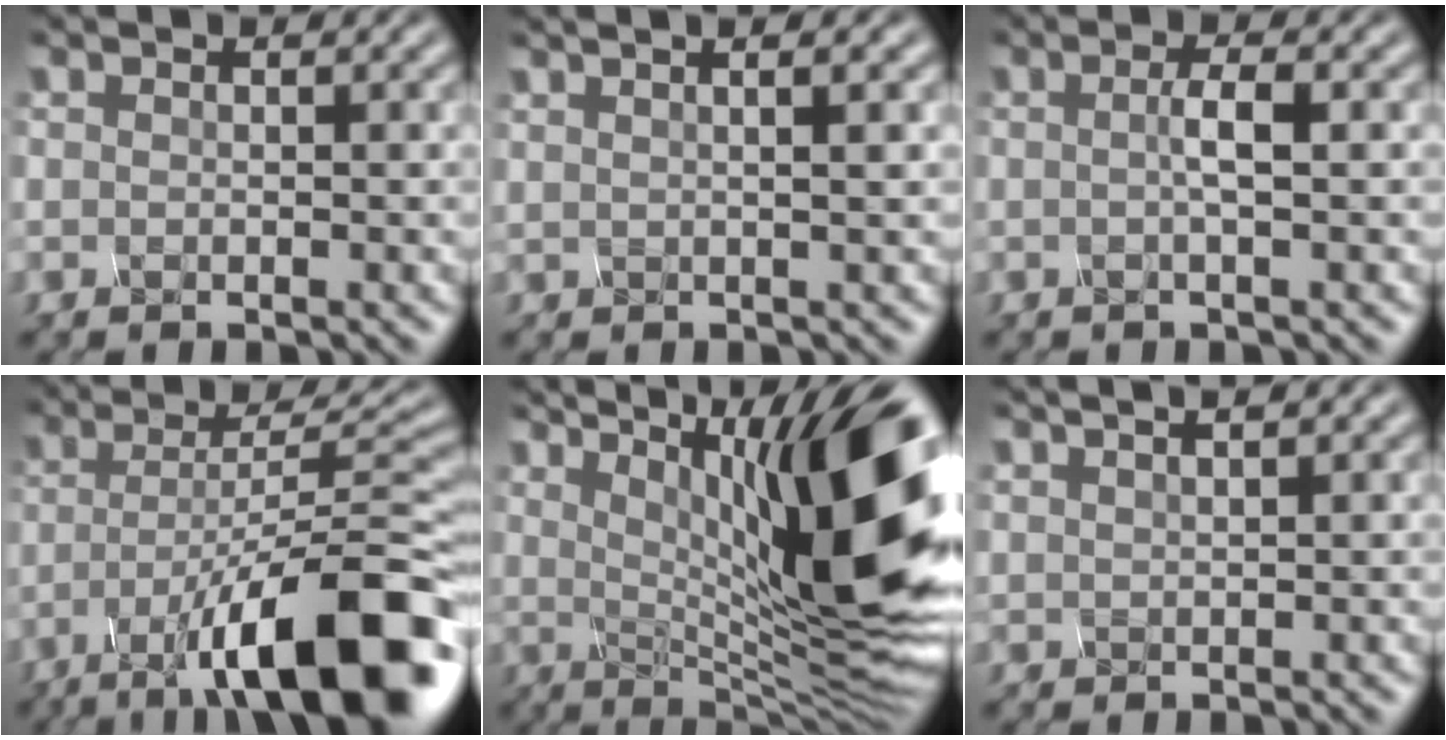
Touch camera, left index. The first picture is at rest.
{"total": 3.3, "force": [1.9, 0.8, 2.5], "torque": [-0.023, 0.035, 0.004]}
{"total": 1.1, "force": [0.1, -0.6, 0.9], "torque": [-0.036, 0.002, 0.011]}
{"total": 12.6, "force": [-7.7, 3.6, 9.3], "torque": [-0.164, -0.002, -0.115]}
{"total": 14.7, "force": [3.2, 3.7, 13.8], "torque": [-0.171, 0.021, 0.065]}
{"total": 2.8, "force": [2.3, 0.5, 1.4], "torque": [-0.014, 0.033, 0.015]}